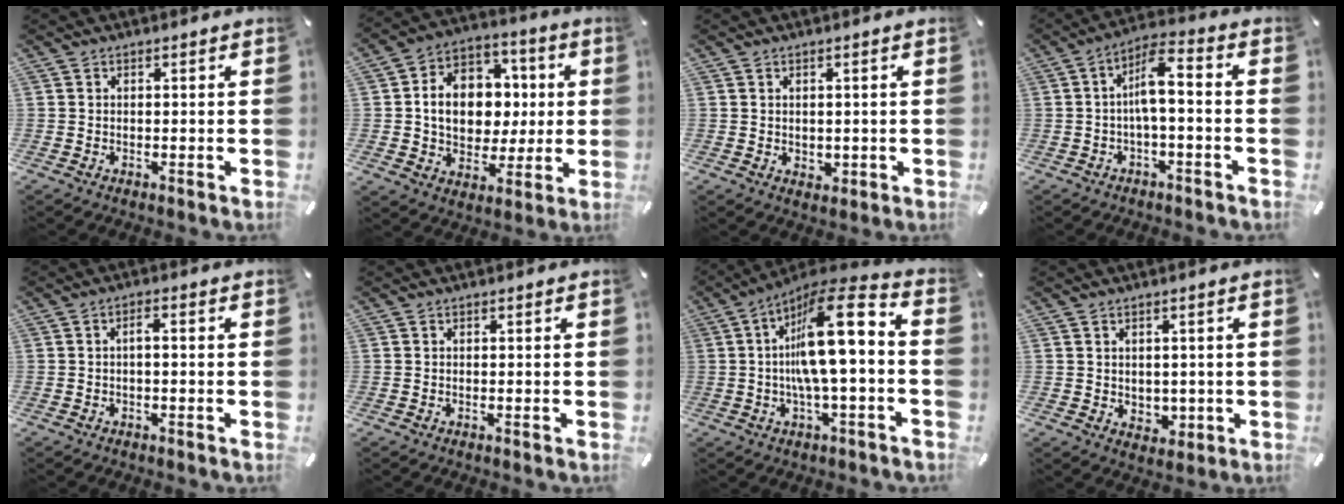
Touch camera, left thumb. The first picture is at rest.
{"total": 13.4, "force": [0.0, 11.4, 7.2], "torque": [-0.136, 0.007, 0.008]}
{"total": 1.6, "force": [0.6, 1.5, 0.2], "torque": [0.002, 0.001, 0.008]}
{"total": 7.6, "force": [-0.7, 2.3, 7.1], "torque": [-0.135, 0.010, -0.013]}
{"total": 2.2, "force": [-0.4, 0.6, 2.1], "torque": [-0.040, 0.007, -0.009]}
{"total": 0.0}
{"total": 17.0, "force": [1.3, 4.1, 16.4], "torque": [-0.265, -0.022, 0.013]}
{"total": 3.0, "force": [0.8, 2.9, 0.6], "torque": [0.010, -0.005, 0.011]}